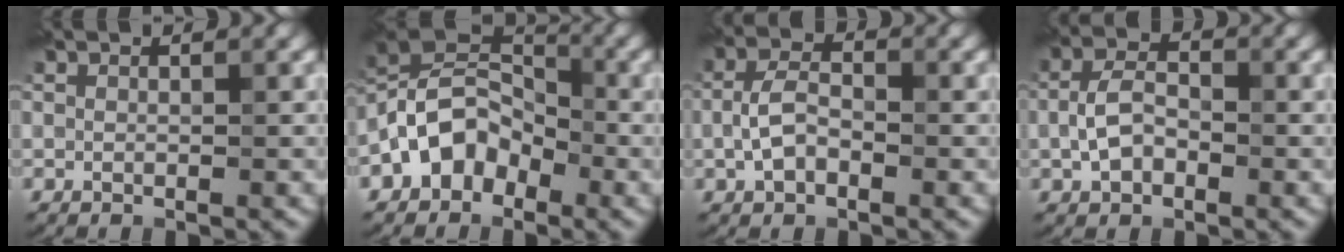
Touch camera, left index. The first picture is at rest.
{"total": 5.8, "force": [-2.8, 4.0, 3.1], "torque": [-0.044, 0.021, -0.068]}
{"total": 3.0, "force": [-0.8, 1.6, 2.4], "torque": [-0.053, 0.014, -0.021]}
{"total": 3.2, "force": [-0.8, 1.9, 2.5], "torque": [-0.055, 0.013, -0.019]}